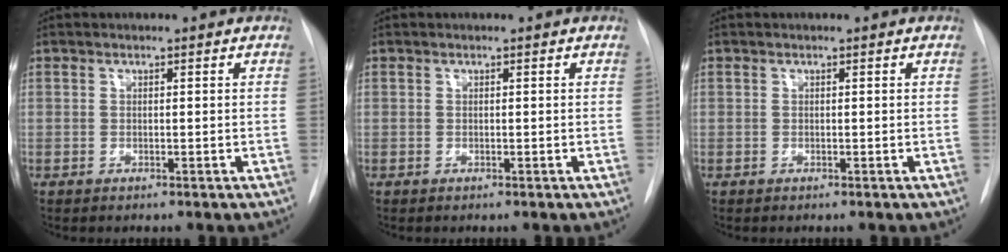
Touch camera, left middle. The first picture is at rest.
{"total": 0.0}
{"total": 0.0}